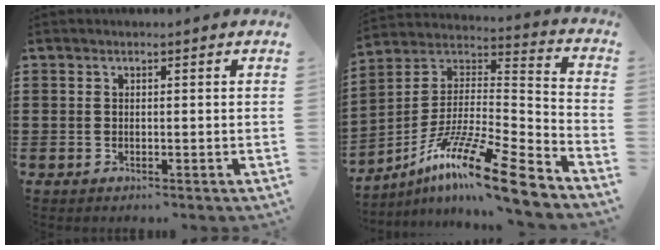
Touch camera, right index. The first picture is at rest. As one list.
[{"total": 15.4, "force": [-11.2, 1.2, 10.6], "torque": [-0.186, 0.024, -0.205]}]